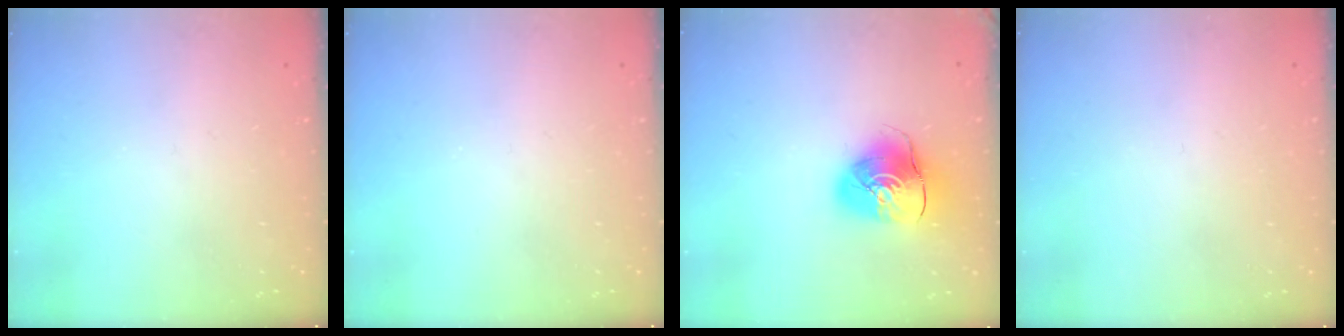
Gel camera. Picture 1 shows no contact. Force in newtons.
{"total": 0.0}
{"total": 10.6, "press": 10.5, "slide": 1.5}
{"total": 0.9, "press": 0.9, "slide": 0.1}